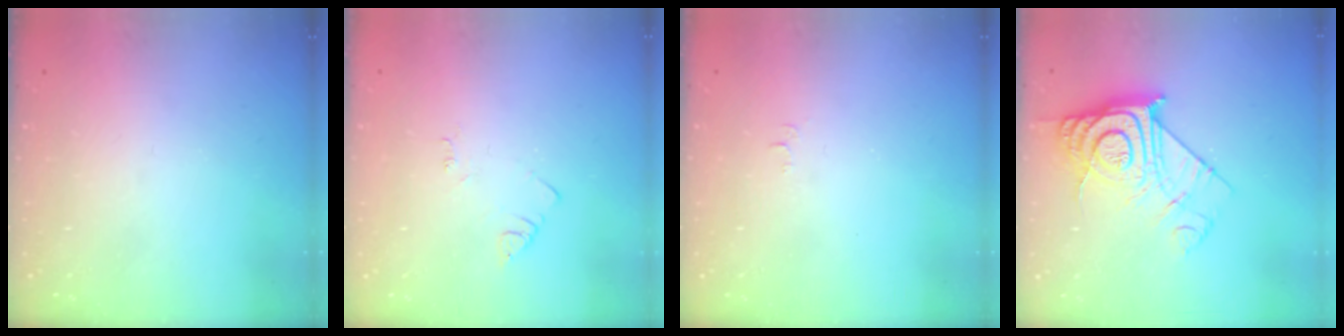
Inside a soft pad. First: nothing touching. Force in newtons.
{"total": 2.7, "press": 2.7, "slide": 0.4}
{"total": 4.0, "press": 3.9, "slide": 0.3}
{"total": 15.3, "press": 15.2, "slide": 1.1}